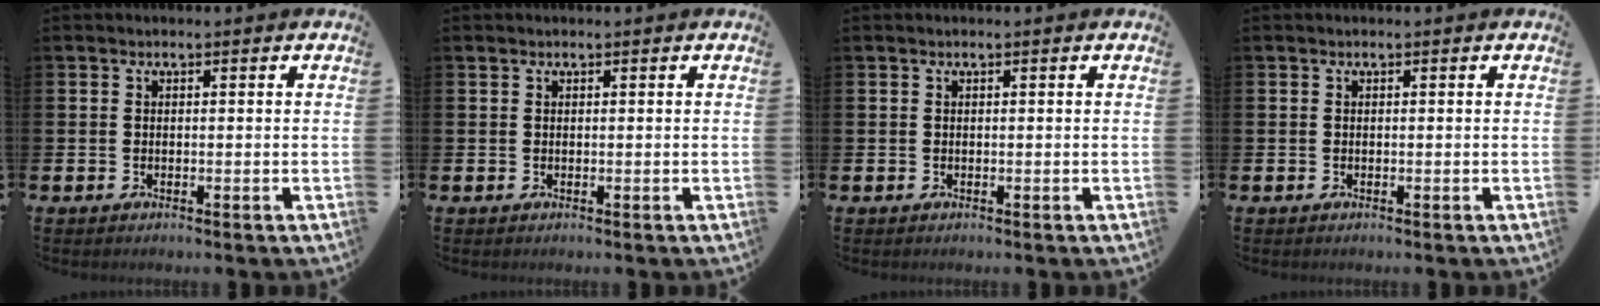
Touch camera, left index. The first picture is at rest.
{"total": 0.0}
{"total": 0.0}
{"total": 0.0}